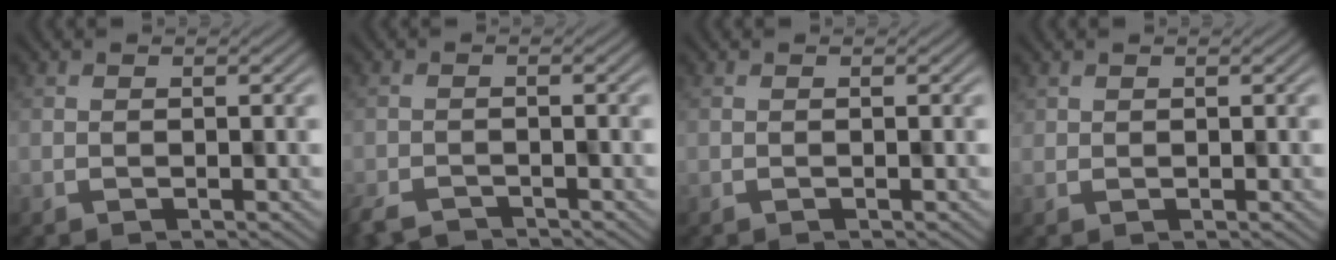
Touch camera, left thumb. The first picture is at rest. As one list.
[{"total": 3.6, "force": [-3.2, 1.1, 1.0], "torque": [-0.021, -0.012, -0.061]}, {"total": 0.0}, {"total": 0.7, "force": [0.2, 0.6, -0.2], "torque": [0.002, -0.003, 0.007]}]